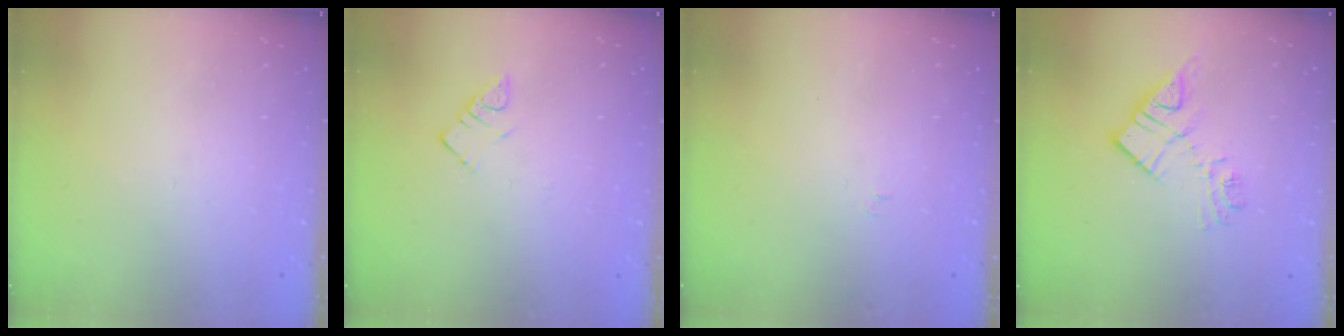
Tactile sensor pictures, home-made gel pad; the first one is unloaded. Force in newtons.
{"total": 3.7, "press": 3.7, "slide": 0.5}
{"total": 3.8, "press": 3.7, "slide": 0.4}
{"total": 12.0, "press": 12.0, "slide": 0.8}